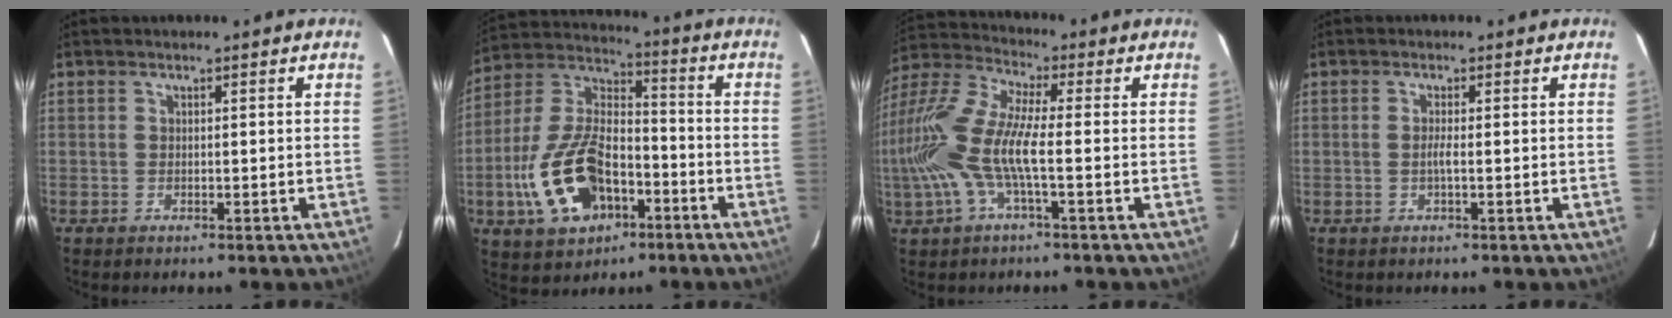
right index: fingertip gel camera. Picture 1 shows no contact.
{"total": 18.8, "force": [-7.1, 10.8, 13.7], "torque": [-0.298, 0.010, -0.115]}
{"total": 16.2, "force": [-2.3, 3.9, 15.5], "torque": [-0.311, -0.003, -0.053]}
{"total": 1.3, "force": [-0.3, -0.1, 1.3], "torque": [-0.023, -0.003, -0.007]}